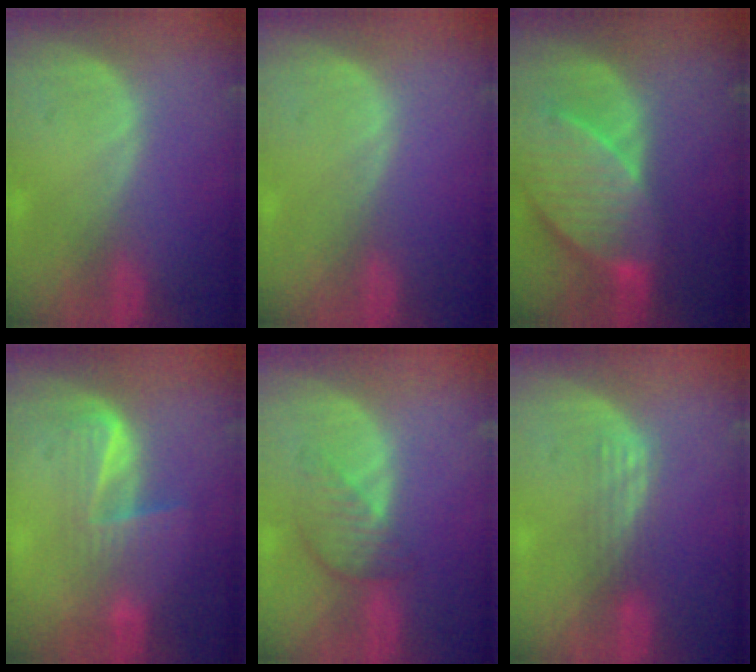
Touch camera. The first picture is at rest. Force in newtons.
{"total": 0.0}
{"total": 10.1, "press": 8.9, "slide": 4.8}
{"total": 7.0, "press": 5.7, "slide": 4.0}
{"total": 4.5, "press": 4.1, "slide": 2.0}
{"total": 2.9, "press": 2.6, "slide": 1.4}